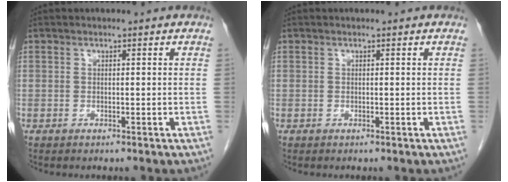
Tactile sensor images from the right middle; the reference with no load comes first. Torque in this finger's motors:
{"motor_torque": [0.00, 0.00, 0.00, -0.01]}